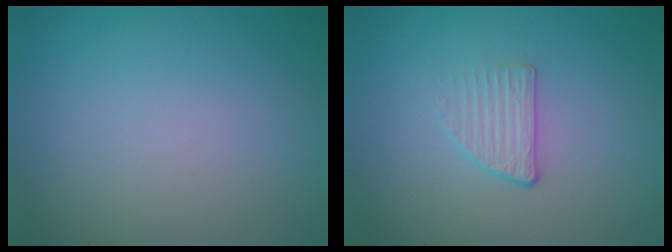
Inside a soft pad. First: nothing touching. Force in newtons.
{"total": 1.6, "press": 1.1, "slide": 1.1}